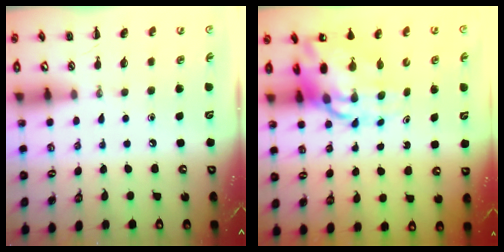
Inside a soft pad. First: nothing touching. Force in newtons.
{"total": 13.6, "press": 13.0, "slide": 3.7}